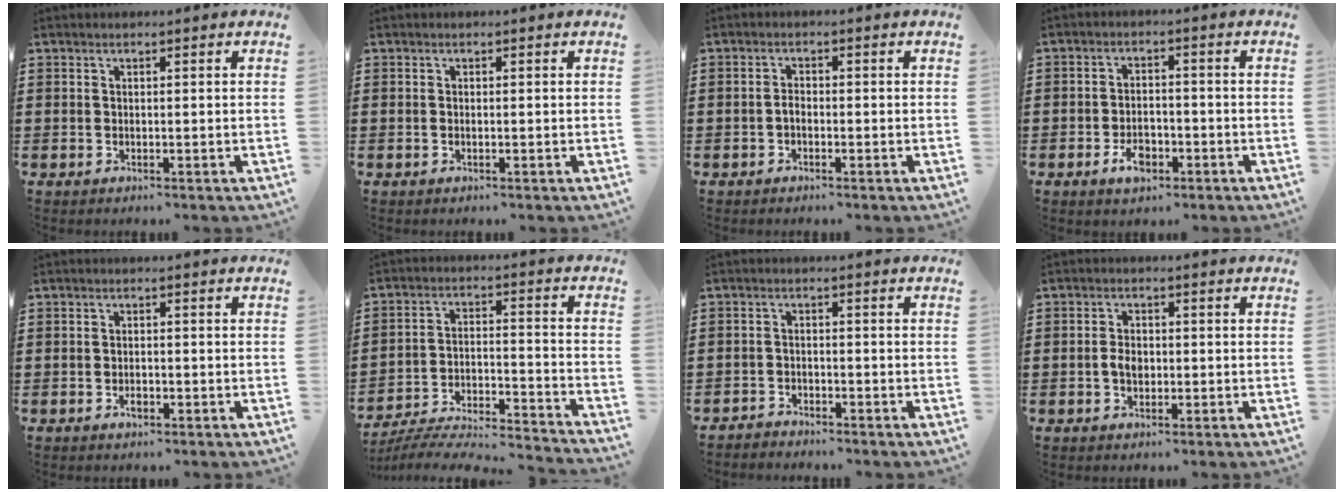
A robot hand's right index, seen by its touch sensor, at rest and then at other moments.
{"total": 0.0}
{"total": 1.1, "force": [-0.3, 0.6, 0.9], "torque": [-0.018, 0.002, -0.007]}
{"total": 4.3, "force": [-2.0, 2.3, 3.0], "torque": [-0.049, 0.000, -0.040]}
{"total": 1.5, "force": [-0.7, 0.7, 1.2], "torque": [-0.023, -0.001, -0.013]}
{"total": 5.5, "force": [-5.3, 0.2, 1.7], "torque": [-0.036, -0.008, -0.108]}
{"total": 1.8, "force": [-1.8, 0.4, -0.2], "torque": [-0.002, 0.004, -0.039]}
{"total": 2.6, "force": [-0.4, 1.5, 2.1], "torque": [-0.041, 0.000, -0.006]}